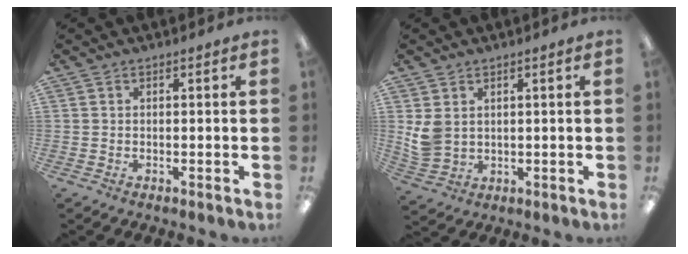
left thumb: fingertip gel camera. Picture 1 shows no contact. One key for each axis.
{"total": 5.5, "fx": 2.0, "fy": 4.1, "fz": 3.0, "tx": -0.075, "ty": -0.003, "tz": 0.042}